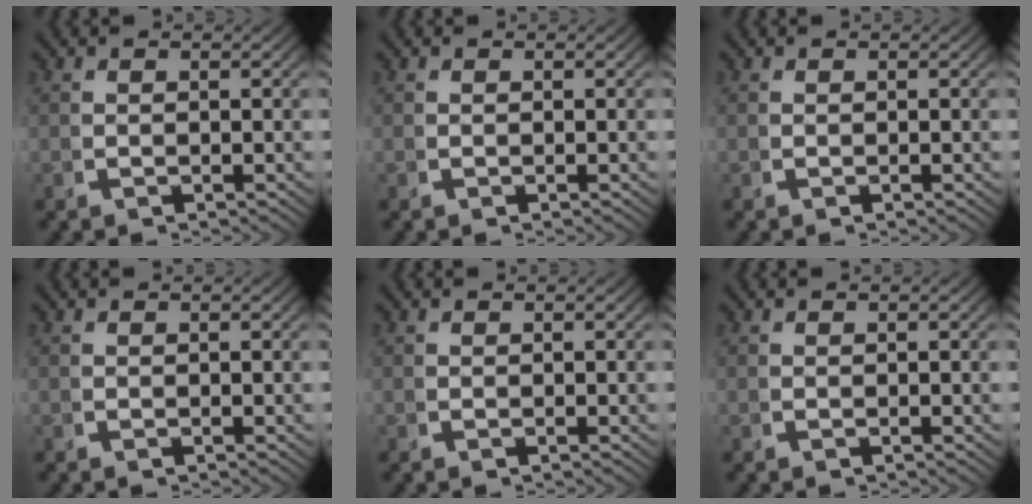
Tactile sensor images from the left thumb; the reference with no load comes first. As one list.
[{"total": 0.0}, {"total": 0.0}, {"total": 0.0}, {"total": 0.0}, {"total": 0.0}]